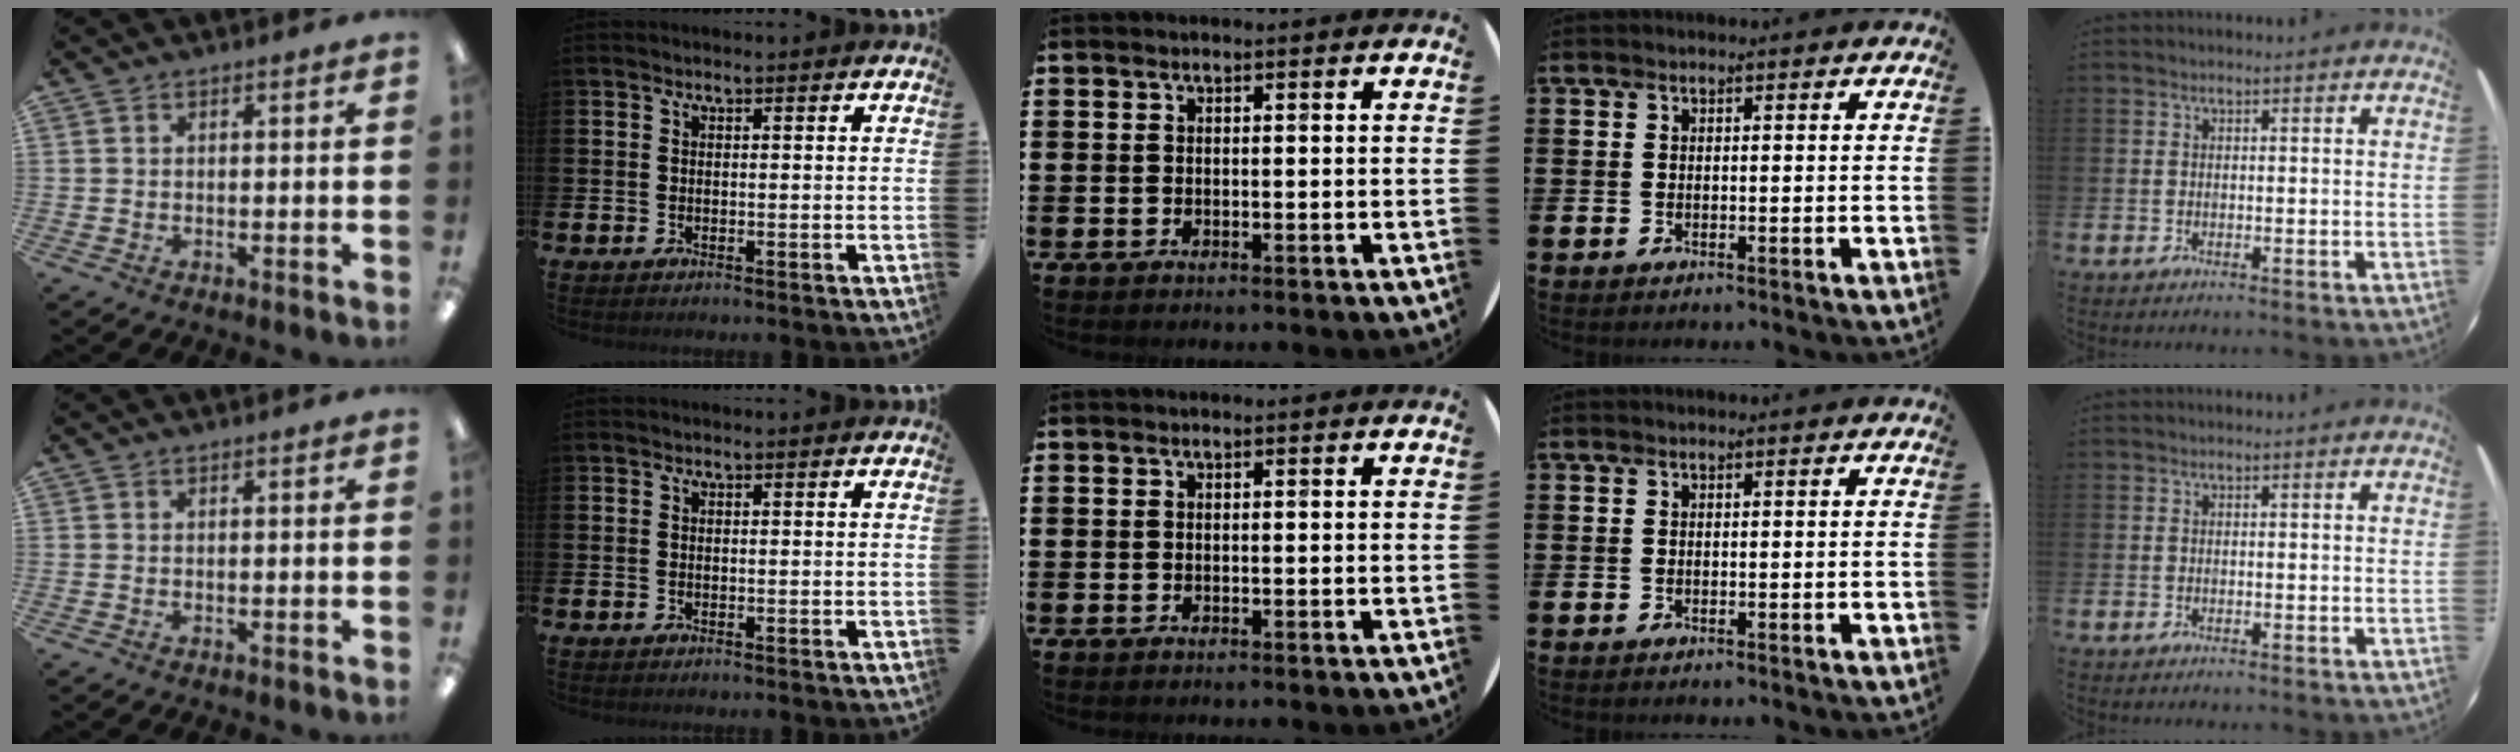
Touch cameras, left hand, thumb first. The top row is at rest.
{}